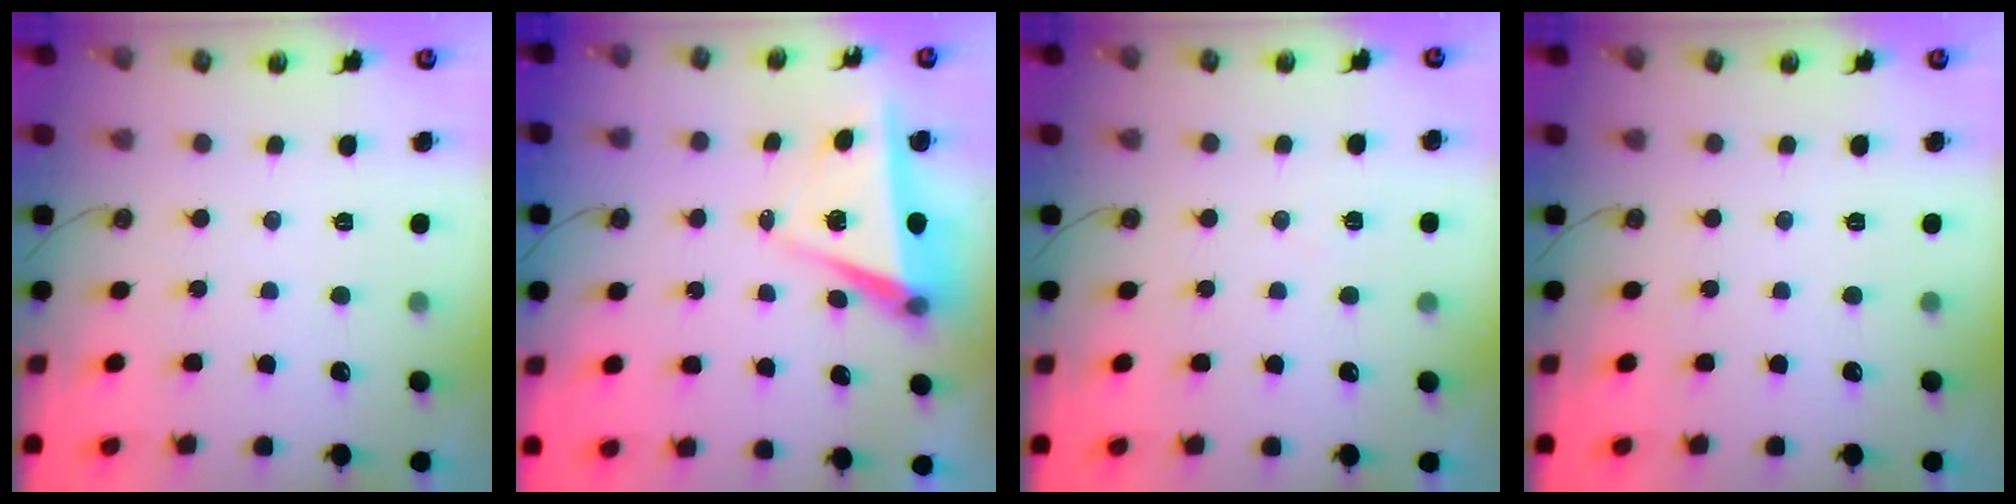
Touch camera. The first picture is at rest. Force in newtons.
{"total": 5.9, "press": 4.2, "slide": 4.1}
{"total": 4.5, "press": 4.1, "slide": 1.8}
{"total": 0.0}